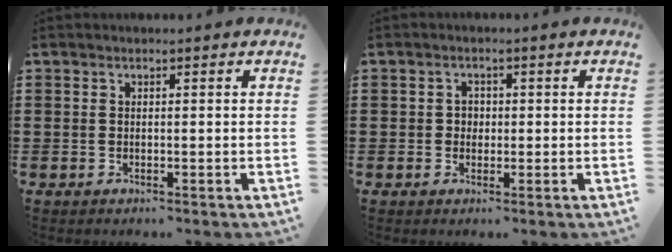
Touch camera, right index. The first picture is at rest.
{"total": 1.6, "force": [-0.1, 1.4, 0.6], "torque": [-0.016, 0.007, -0.005]}